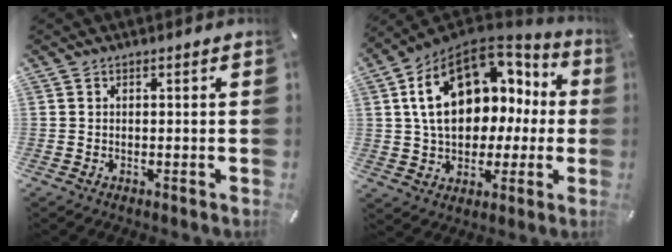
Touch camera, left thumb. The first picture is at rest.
{"total": 20.3, "force": [5.4, 14.1, 13.5], "torque": [-0.234, -0.018, 0.096]}